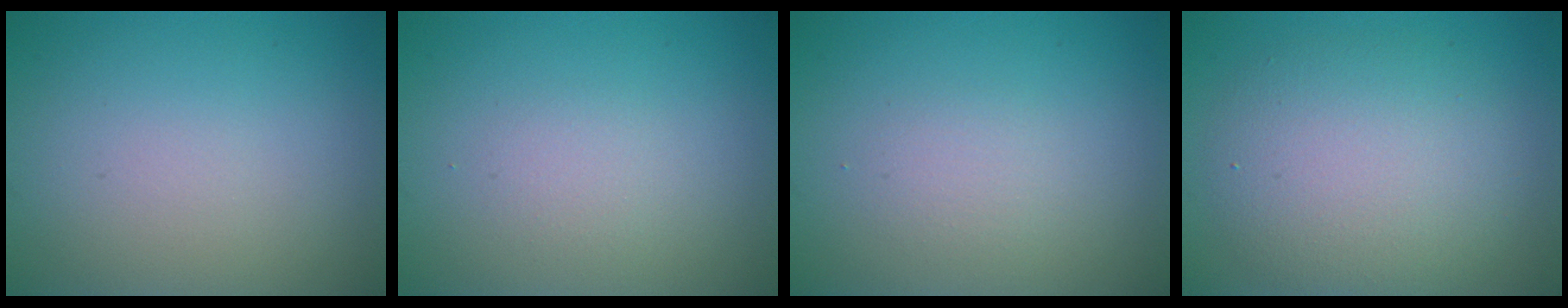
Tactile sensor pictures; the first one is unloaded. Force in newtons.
{"total": 1.3, "press": 1.3, "slide": 0.1}
{"total": 1.3, "press": 1.3, "slide": 0.1}
{"total": 6.1, "press": 6.1, "slide": 0.3}